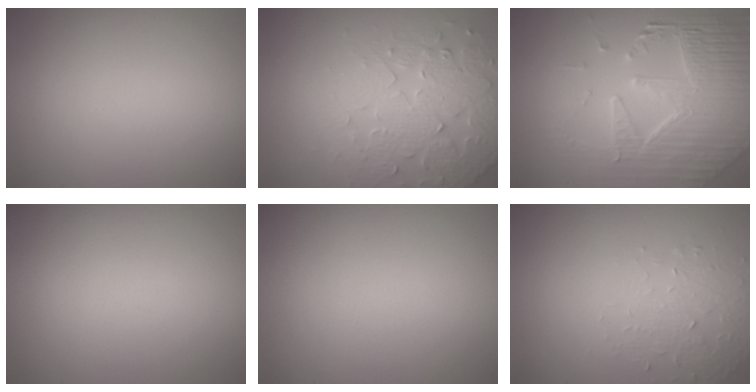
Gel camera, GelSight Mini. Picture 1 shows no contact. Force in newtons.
{"total": 4.2, "press": 4.0, "slide": 1.2}
{"total": 8.2, "press": 5.7, "slide": 5.9}
{"total": 0.0}
{"total": 0.0}
{"total": 1.6, "press": 0.9, "slide": 1.3}